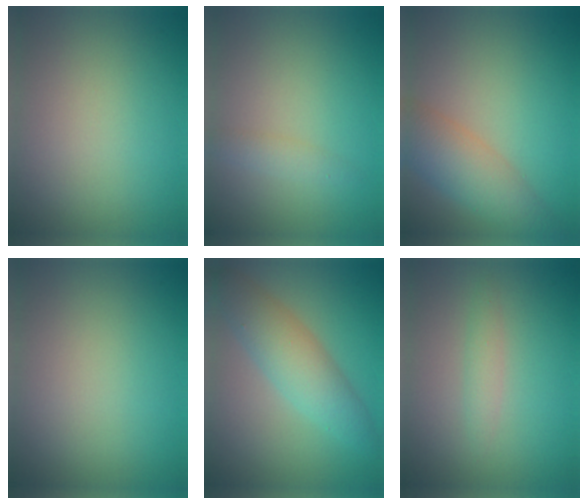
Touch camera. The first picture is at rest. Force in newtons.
{"total": 1.3, "press": 1.3, "slide": 0.0}
{"total": 5.0, "press": 5.0, "slide": 0.2}
{"total": 0.0}
{"total": 5.0, "press": 5.0, "slide": 0.1}
{"total": 1.4, "press": 1.4, "slide": 0.0}